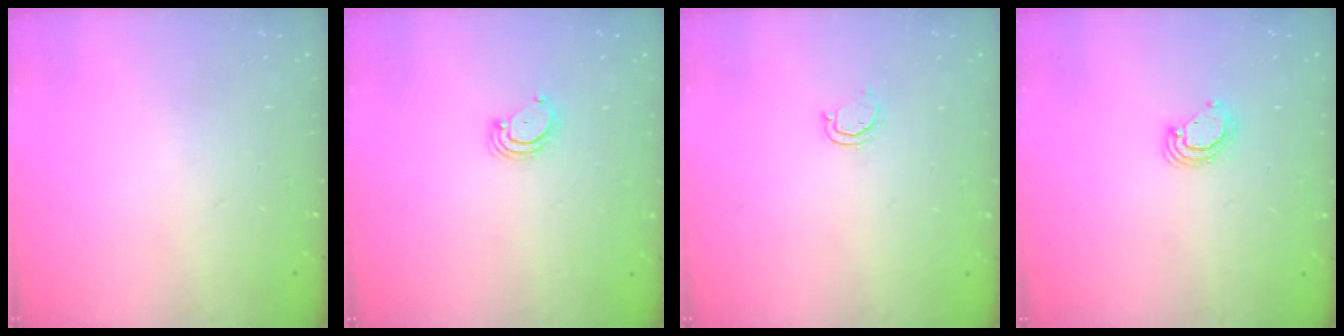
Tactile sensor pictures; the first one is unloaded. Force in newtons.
{"total": 2.8, "press": 2.8, "slide": 0.3}
{"total": 3.2, "press": 3.2, "slide": 0.2}
{"total": 3.9, "press": 3.9, "slide": 0.1}